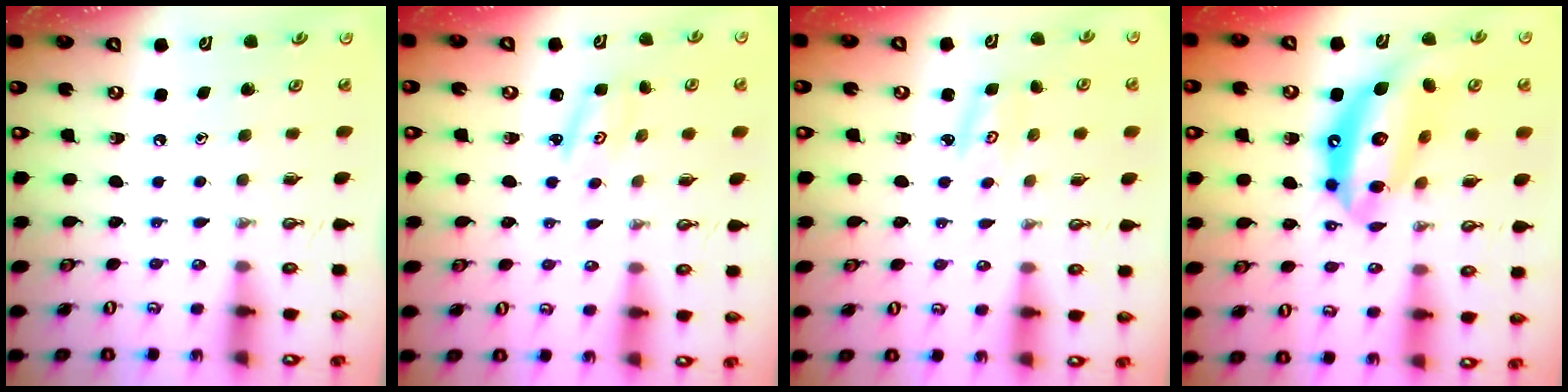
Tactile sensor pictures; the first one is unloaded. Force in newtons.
{"total": 1.8, "press": 1.8, "slide": 0.1}
{"total": 2.6, "press": 2.6, "slide": 0.3}
{"total": 16.7, "press": 16.6, "slide": 1.9}